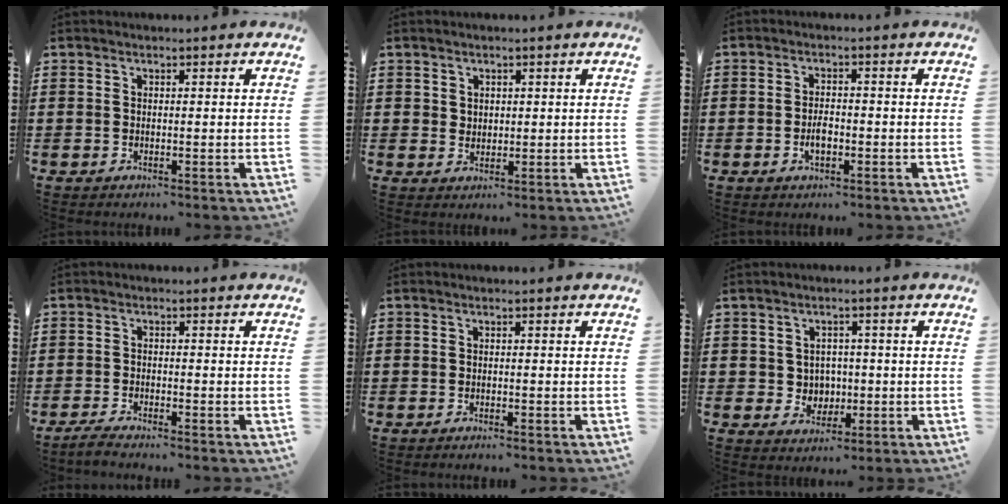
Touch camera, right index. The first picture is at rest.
{"total": 1.7, "force": [1.0, 1.4, 0.1], "torque": [-0.006, 0.008, 0.020]}
{"total": 2.8, "force": [-0.9, 1.3, 2.3], "torque": [-0.044, 0.002, -0.017]}
{"total": 2.0, "force": [-1.9, -0.3, 0.3], "torque": [-0.006, 0.001, -0.037]}
{"total": 0.7, "force": [-0.7, -0.2, 0.1], "torque": [-0.002, -0.003, -0.014]}
{"total": 3.3, "force": [0.1, 3.3, 0.7], "torque": [-0.022, 0.006, -0.003]}